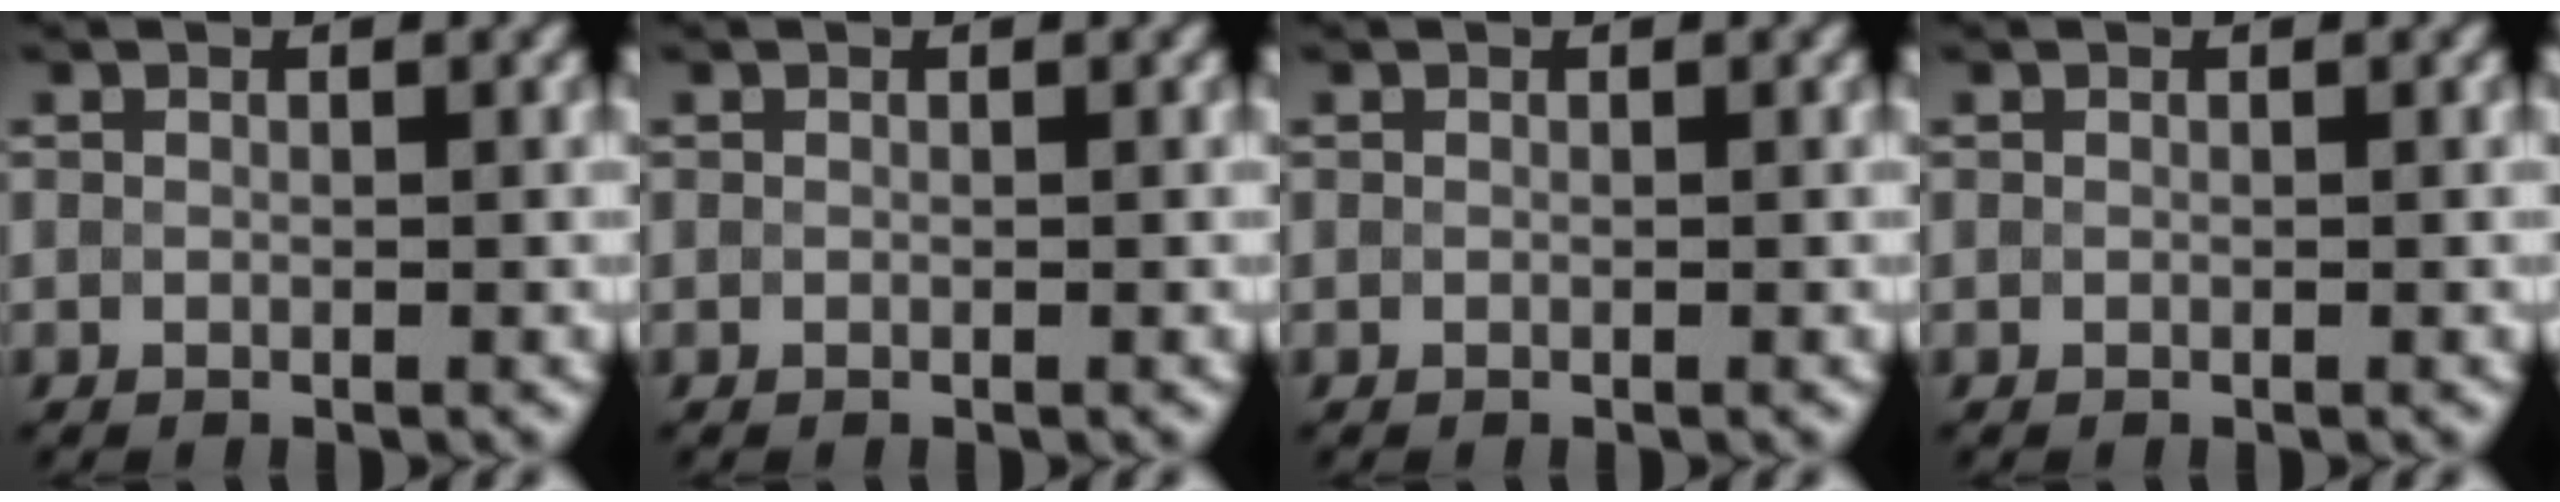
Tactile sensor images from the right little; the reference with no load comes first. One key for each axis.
{"total": 0.0}
{"total": 0.0}
{"total": 0.0}